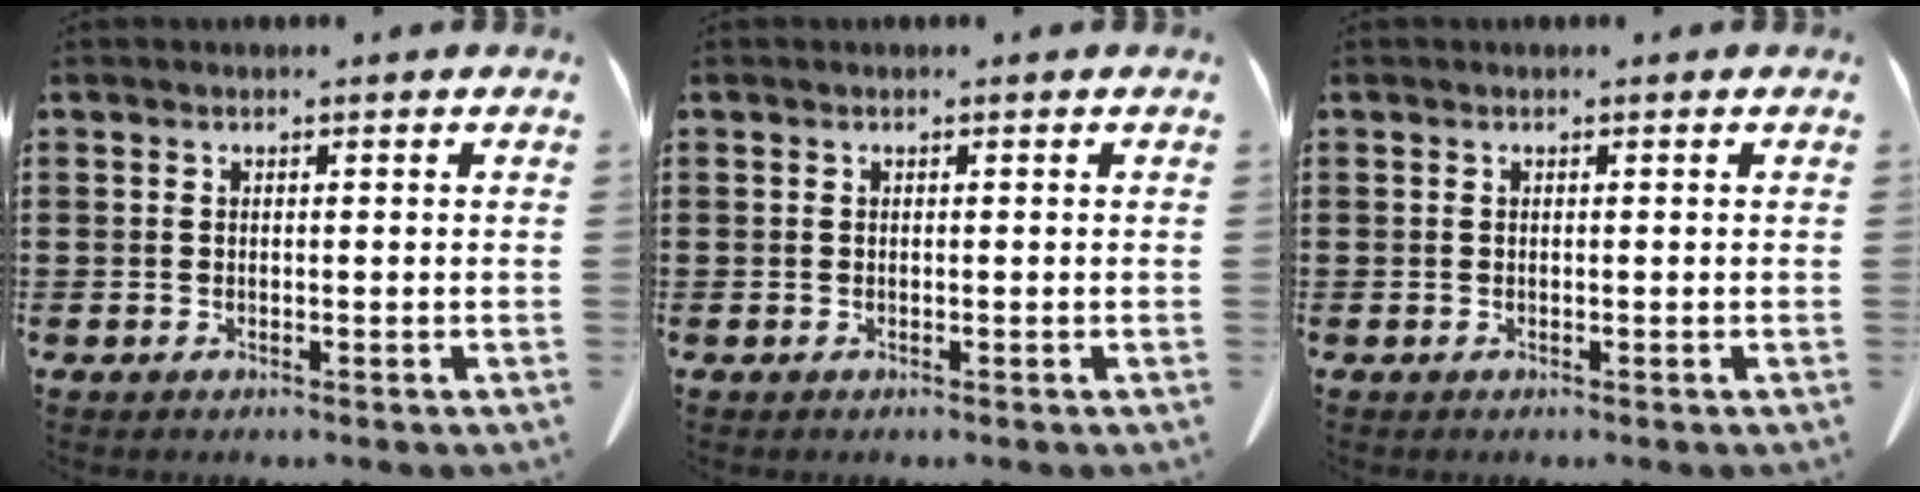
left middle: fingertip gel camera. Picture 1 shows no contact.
{"total": 0.0}
{"total": 0.0}